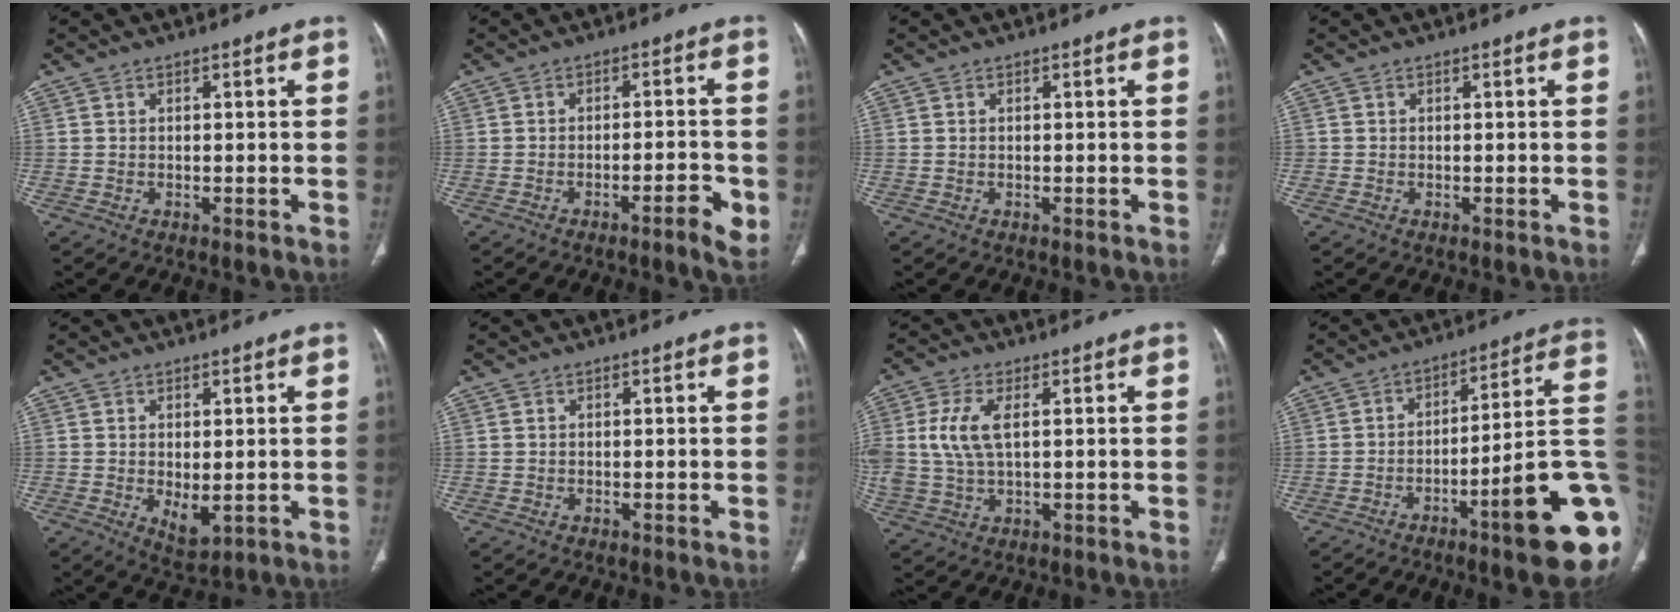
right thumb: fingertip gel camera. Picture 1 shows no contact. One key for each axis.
{"total": 5.2, "fx": -2.3, "fy": 1.0, "fz": 4.5, "tx": -0.066, "ty": 0.014, "tz": -0.031}
{"total": 0.0}
{"total": 0.0}
{"total": 4.4, "fx": -0.5, "fy": 2.3, "fz": 3.8, "tx": -0.056, "ty": -0.015, "tz": 0.005}
{"total": 0.0}
{"total": 8.5, "fx": 1.6, "fy": 4.3, "fz": 7.1, "tx": -0.170, "ty": 0.002, "tz": 0.035}
{"total": 20.5, "fx": -6.9, "fy": 3.0, "fz": 19.1, "tx": -0.192, "ty": 0.037, "tz": -0.095}